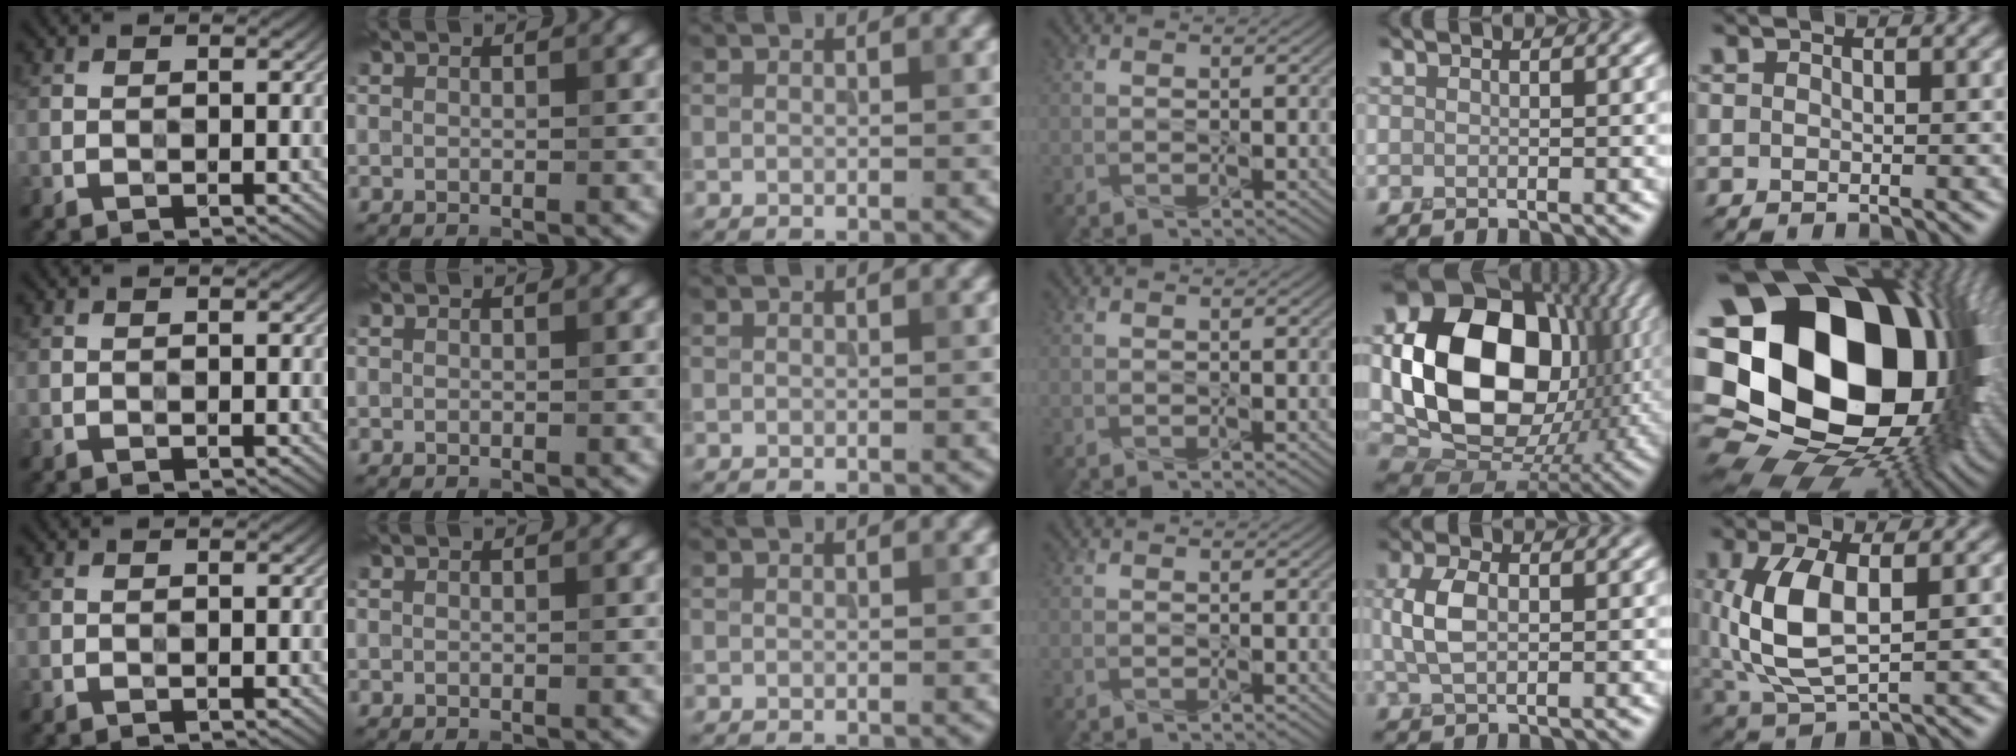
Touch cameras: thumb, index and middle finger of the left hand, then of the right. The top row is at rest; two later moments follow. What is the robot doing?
{"motion": "press", "object": "stapler"}